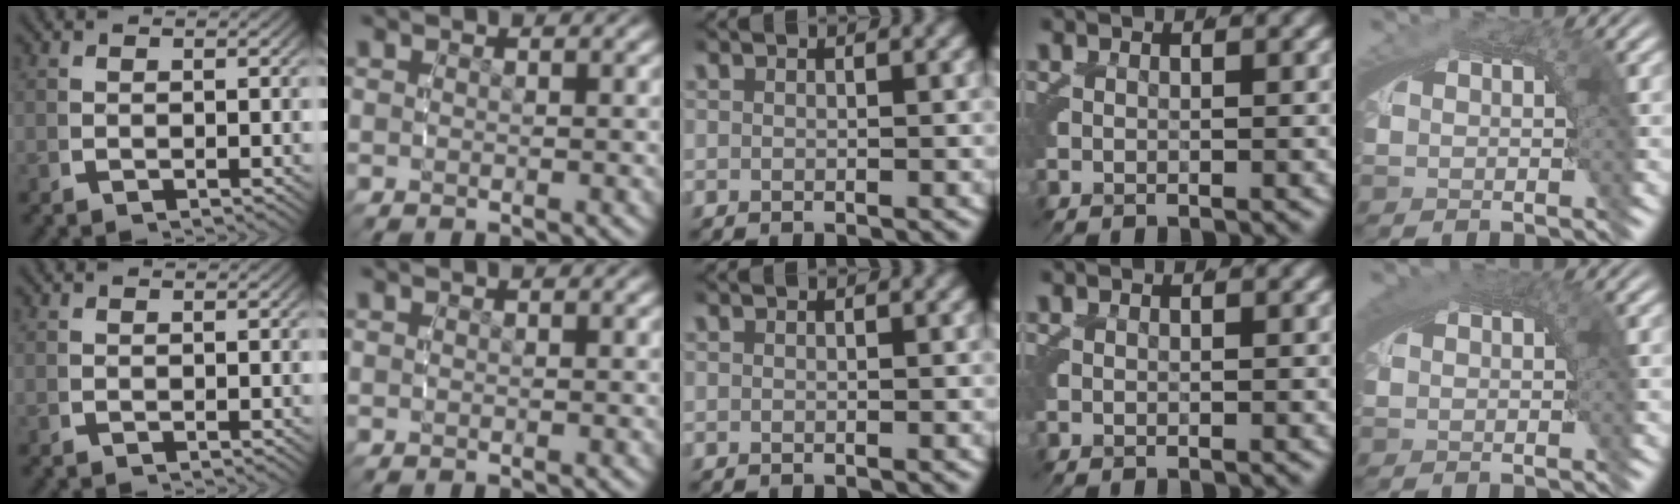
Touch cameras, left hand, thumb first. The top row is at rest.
{"little": {"total": 1.7, "force": [0.7, 0.2, 1.5], "torque": [-0.021, 0.006, 0.013]}}